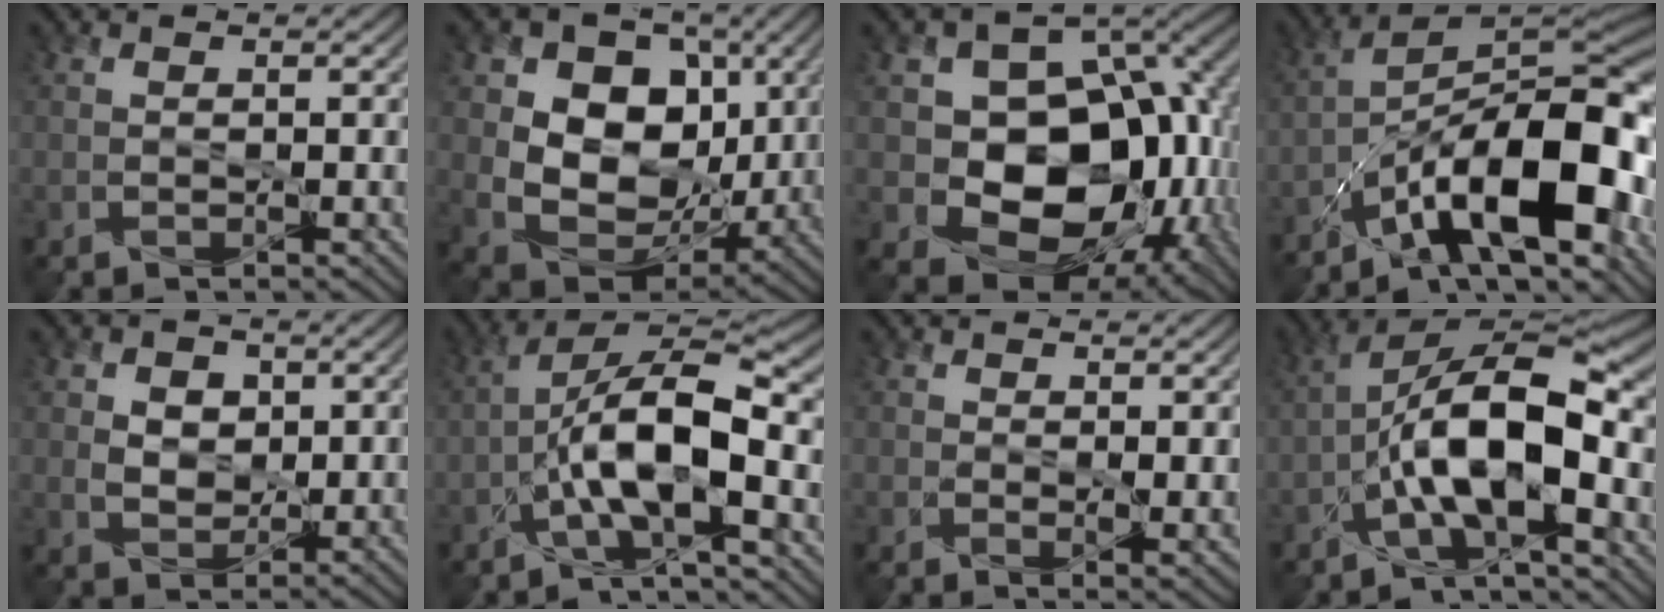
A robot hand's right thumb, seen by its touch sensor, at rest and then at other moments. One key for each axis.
{"total": 13.4, "fx": 2.8, "fy": 9.9, "fz": 8.5, "tx": -0.162, "ty": -0.001, "tz": 0.056}
{"total": 18.2, "fx": -0.8, "fy": 14.2, "fz": 11.3, "tx": -0.157, "ty": -0.035, "tz": 0.006}
{"total": 15.9, "fx": -8.3, "fy": 4.4, "fz": 12.9, "tx": -0.200, "ty": 0.008, "tz": -0.162}
{"total": 4.7, "fx": 1.6, "fy": 3.5, "fz": 2.7, "tx": -0.071, "ty": 0.010, "tz": 0.023}
{"total": 10.1, "fx": -3.5, "fy": 2.4, "fz": 9.2, "tx": -0.161, "ty": 0.023, "tz": -0.066}
{"total": 4.6, "fx": 1.3, "fy": 2.5, "fz": 3.6, "tx": -0.070, "ty": -0.012, "tz": 0.025}
{"total": 11.8, "fx": -3.3, "fy": 3.5, "fz": 10.7, "tx": -0.192, "ty": 0.016, "tz": -0.065}